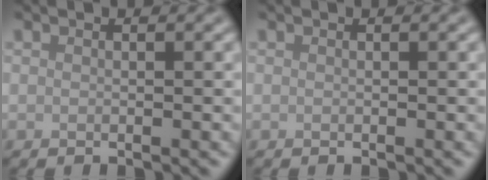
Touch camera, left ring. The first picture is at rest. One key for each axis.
{"total": 0.0}